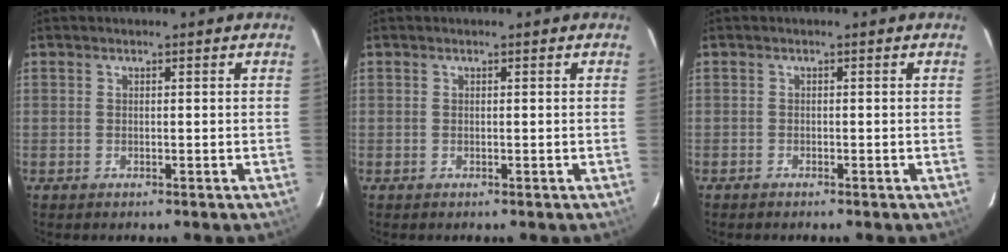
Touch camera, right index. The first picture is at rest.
{"total": 0.5, "force": [0.4, -0.2, 0.3], "torque": [-0.007, -0.004, 0.002]}
{"total": 0.6, "force": [-0.5, 0.2, 0.0], "torque": [-0.003, 0.002, -0.012]}